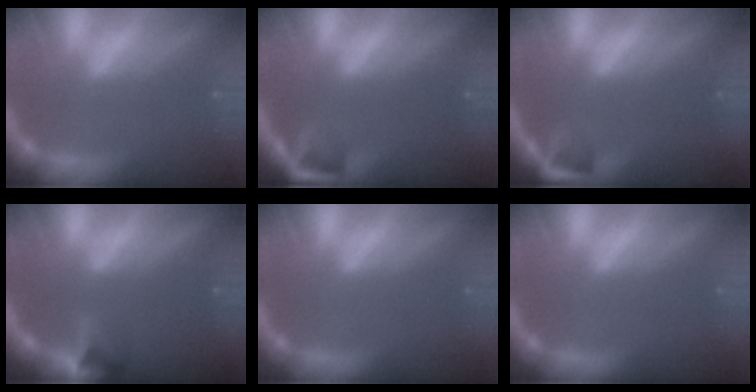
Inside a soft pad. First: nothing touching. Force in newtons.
{"total": 2.9}
{"total": 2.4}
{"total": 2.9}
{"total": 0.0}
{"total": 0.0}